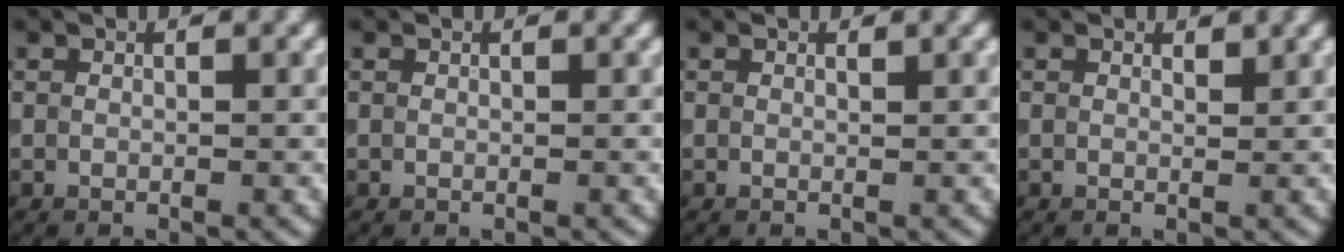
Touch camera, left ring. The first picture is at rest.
{"total": 0.0}
{"total": 0.0}
{"total": 0.6, "force": [0.5, 0.2, 0.2], "torque": [-0.001, -0.001, 0.009]}